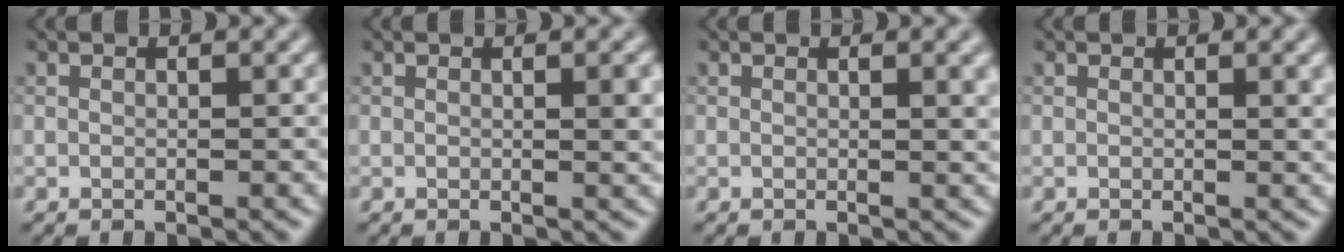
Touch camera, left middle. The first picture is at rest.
{"total": 2.1, "force": [0.3, 0.5, 2.0], "torque": [-0.022, 0.001, 0.002]}
{"total": 2.3, "force": [0.7, 0.7, 2.0], "torque": [-0.016, 0.004, 0.007]}
{"total": 1.7, "force": [0.5, 0.5, 1.6], "torque": [-0.014, 0.002, 0.005]}